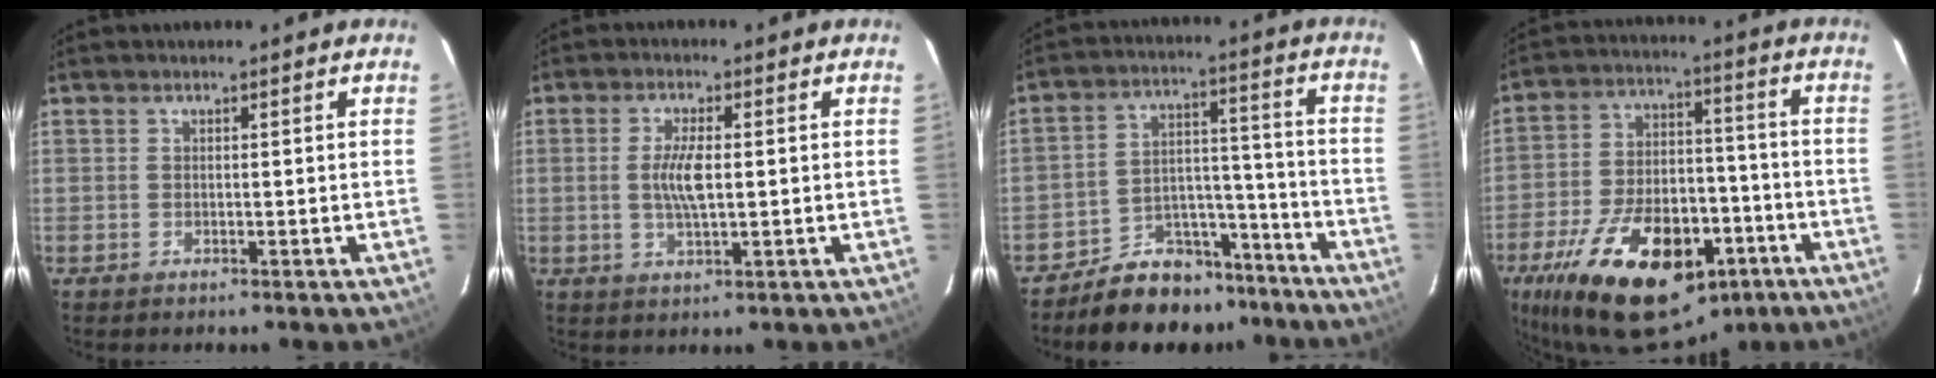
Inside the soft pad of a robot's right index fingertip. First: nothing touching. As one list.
[{"total": 5.2, "force": [0.2, 1.6, 5.0], "torque": [-0.096, 0.000, 0.004]}, {"total": 13.4, "force": [-11.3, 6.7, 2.7], "torque": [-0.049, 0.056, -0.159]}, {"total": 26.8, "force": [-14.9, 14.0, 17.3], "torque": [-0.333, -0.004, -0.220]}]